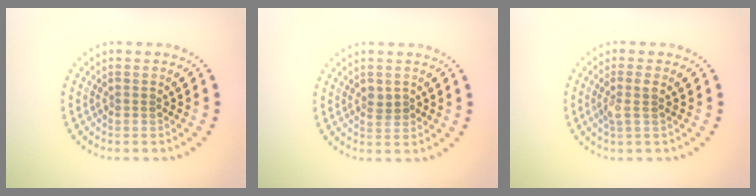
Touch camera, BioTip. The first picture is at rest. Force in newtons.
{"total": 1.1, "press": 1.1, "slide": 0.2}
{"total": 1.7, "press": 1.5, "slide": 0.8}